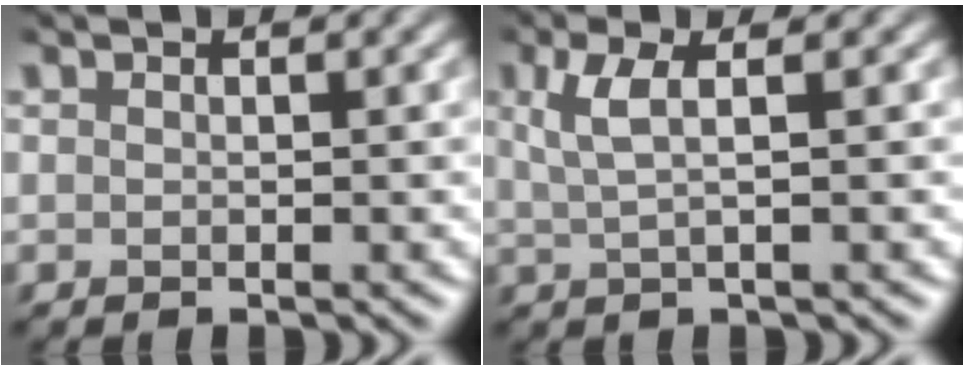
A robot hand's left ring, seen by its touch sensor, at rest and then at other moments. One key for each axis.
{"total": 2.8, "fx": 0.7, "fy": 0.8, "fz": 2.6, "tx": -0.048, "ty": 0.003, "tz": 0.012}